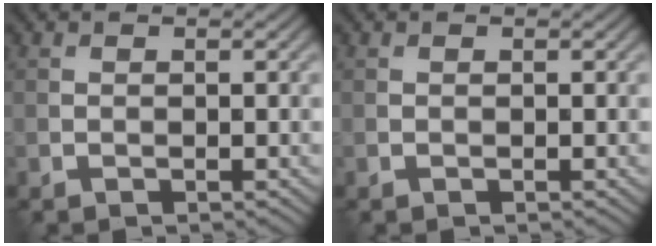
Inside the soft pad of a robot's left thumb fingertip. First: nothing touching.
{"total": 0.0}